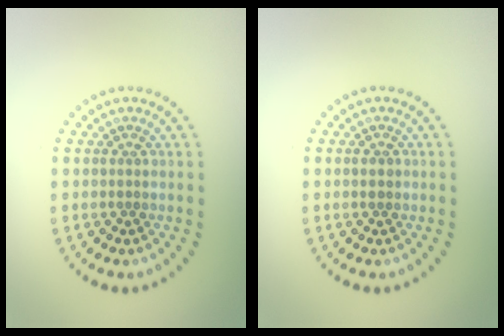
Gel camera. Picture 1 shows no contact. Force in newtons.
{"total": 1.1, "press": 1.0, "slide": 0.2}